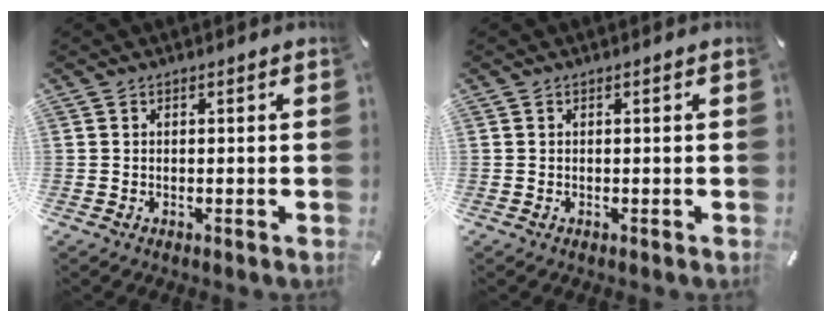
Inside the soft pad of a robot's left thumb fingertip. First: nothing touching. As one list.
[{"total": 0.0}]